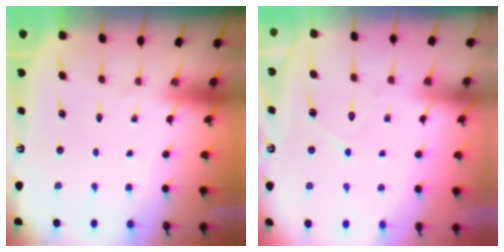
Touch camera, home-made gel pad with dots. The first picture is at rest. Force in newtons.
{"total": 5.3, "press": 5.2, "slide": 0.6}